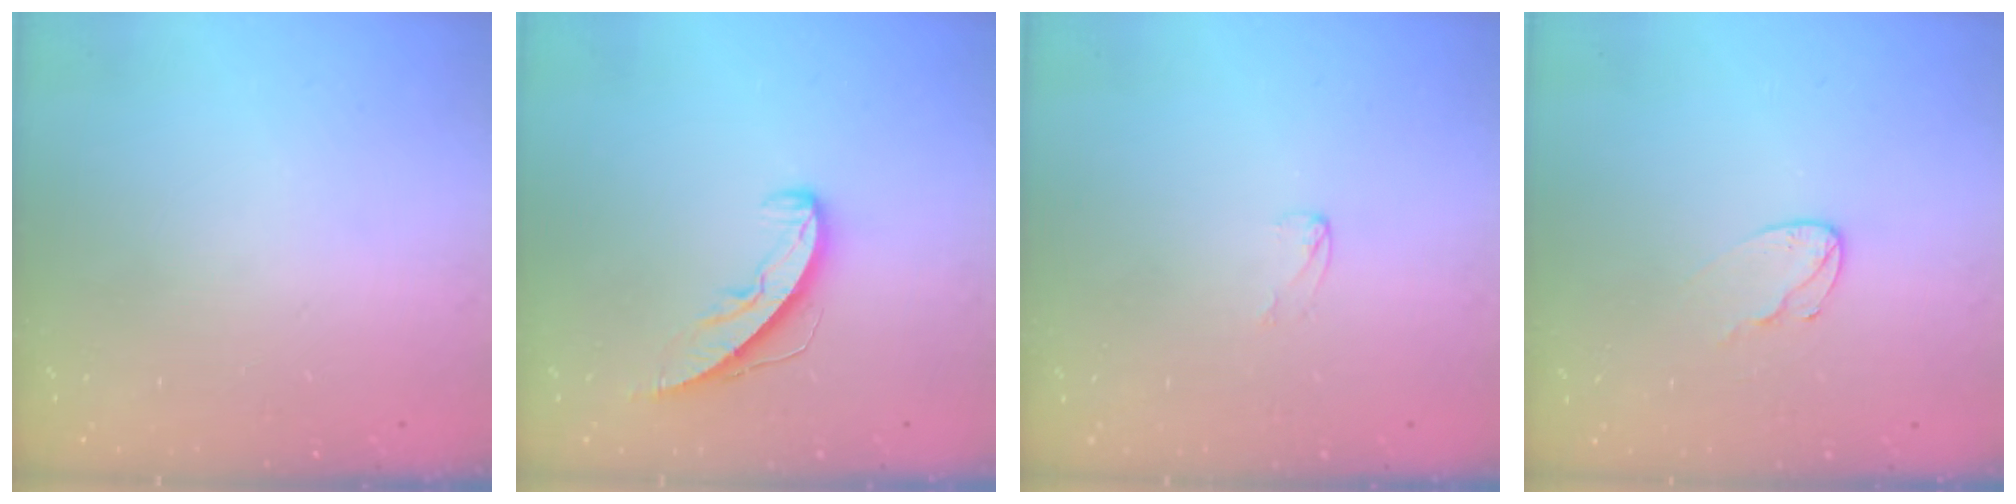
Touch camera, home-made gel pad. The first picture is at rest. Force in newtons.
{"total": 7.2, "press": 7.2, "slide": 0.4}
{"total": 3.0, "press": 3.0, "slide": 0.3}
{"total": 5.1, "press": 5.1, "slide": 0.4}